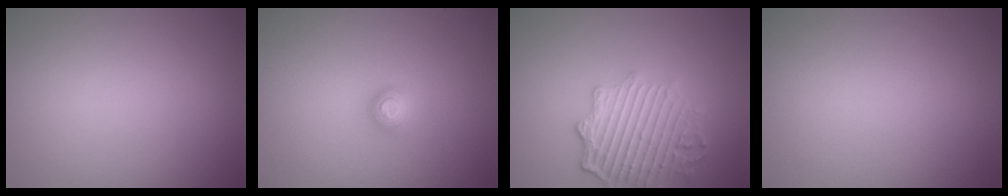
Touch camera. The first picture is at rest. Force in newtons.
{"total": 1.1, "press": 1.1, "slide": 0.1}
{"total": 5.5, "press": 4.5, "slide": 3.1}
{"total": 0.0}